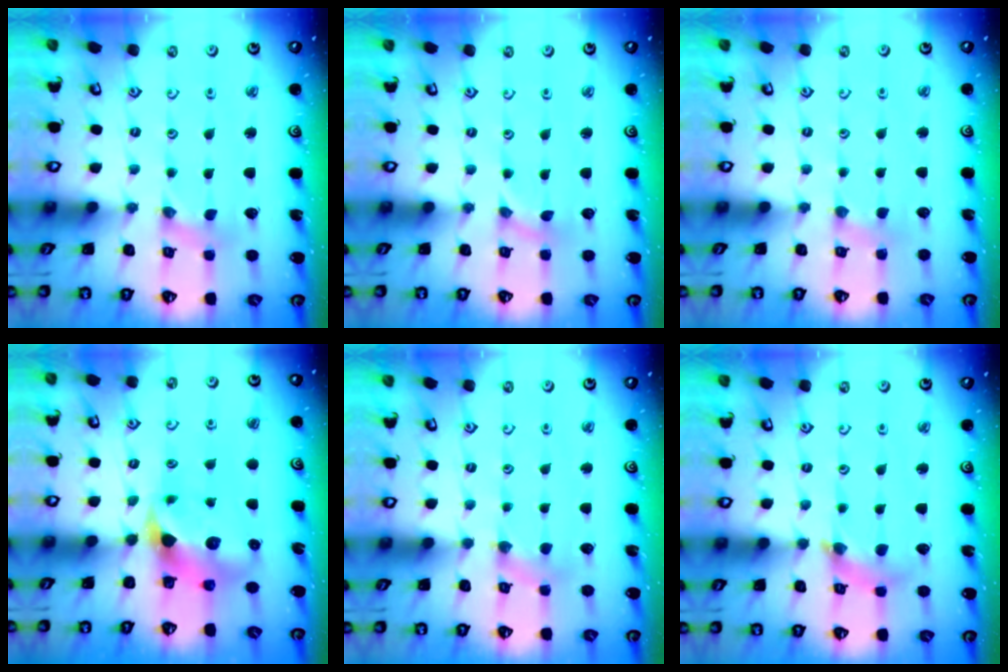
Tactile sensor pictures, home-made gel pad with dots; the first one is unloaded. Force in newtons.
{"total": 0.0}
{"total": 2.4, "press": 2.3, "slide": 0.5}
{"total": 8.4, "press": 8.2, "slide": 1.6}
{"total": 2.8, "press": 2.8, "slide": 0.4}
{"total": 5.6, "press": 5.6, "slide": 0.5}